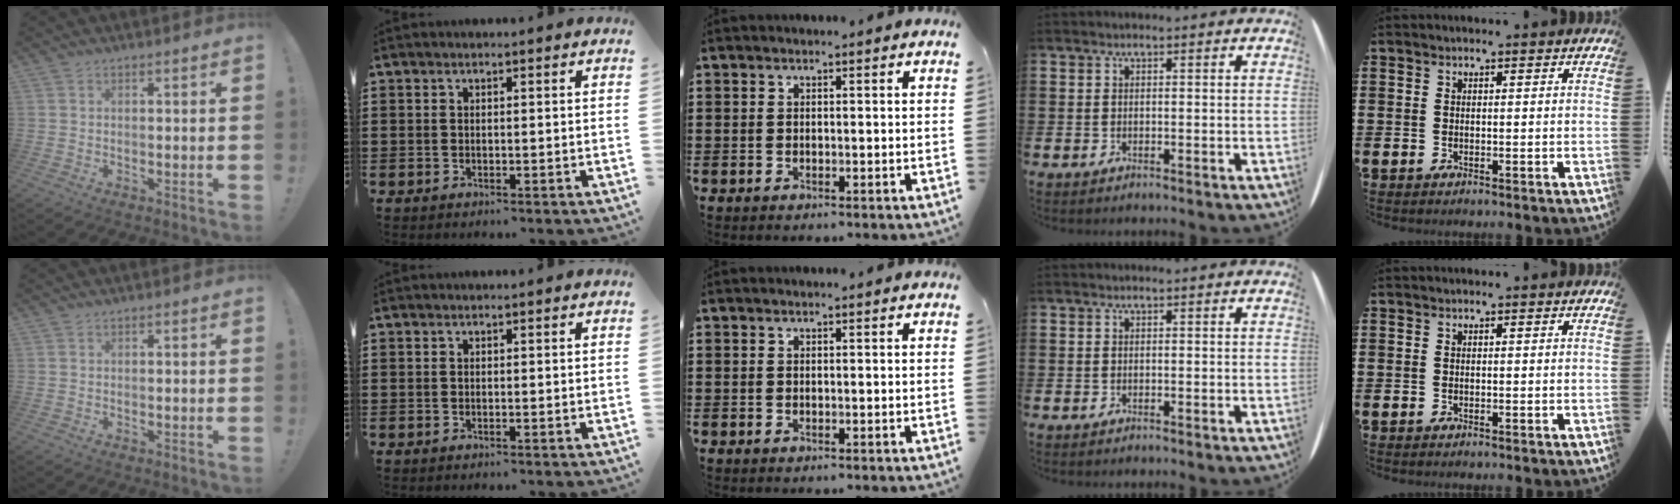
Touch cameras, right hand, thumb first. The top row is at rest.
{}